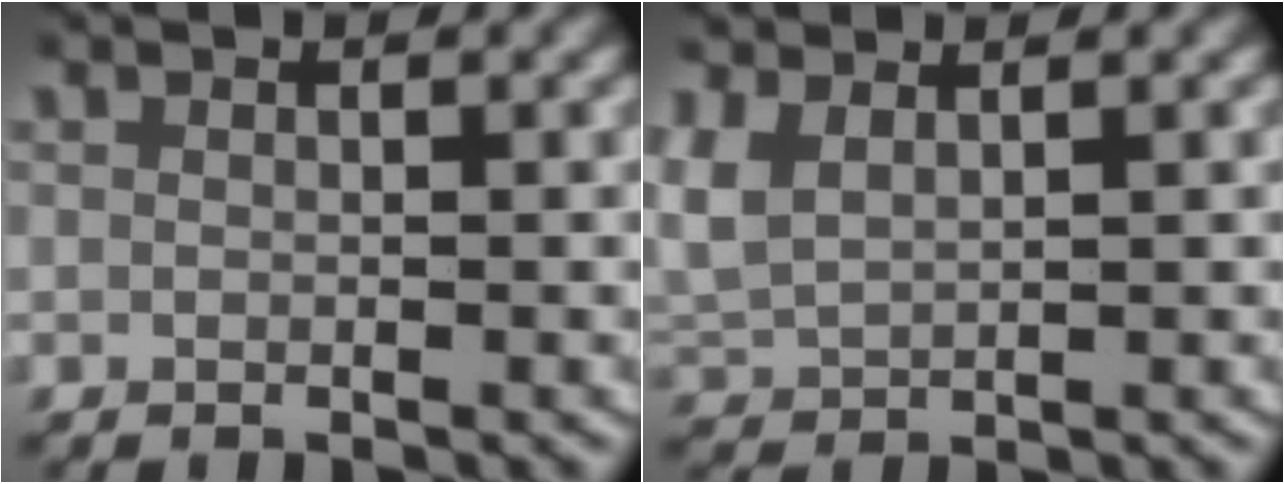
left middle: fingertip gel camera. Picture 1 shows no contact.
{"total": 4.8, "force": [1.4, 3.9, 2.4], "torque": [-0.089, -0.011, 0.032]}